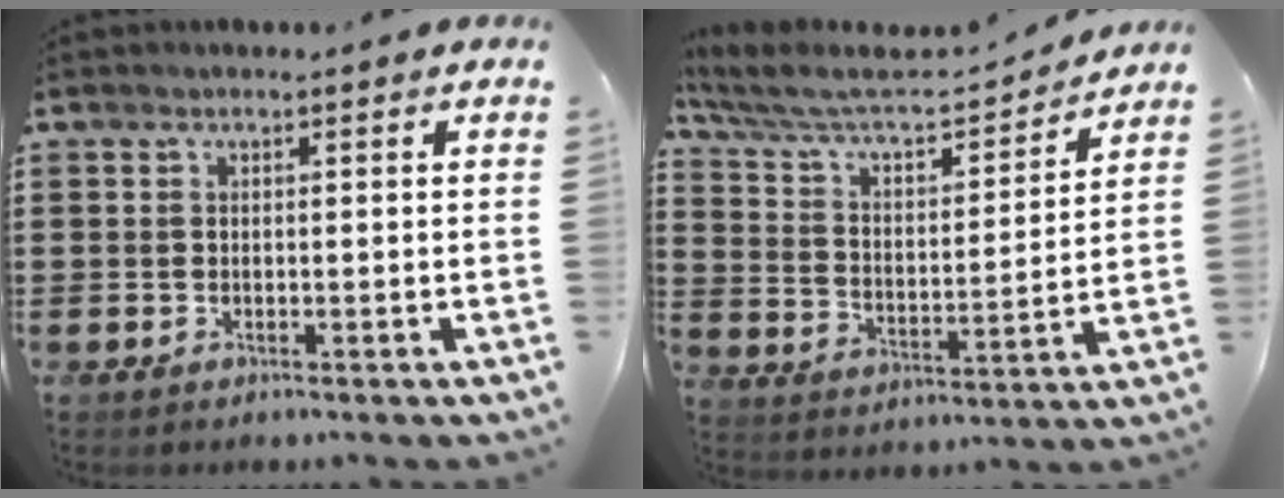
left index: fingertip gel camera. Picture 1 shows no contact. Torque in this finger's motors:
{"motor_torque": [2.14, 0.00, -0.28, -0.09]}